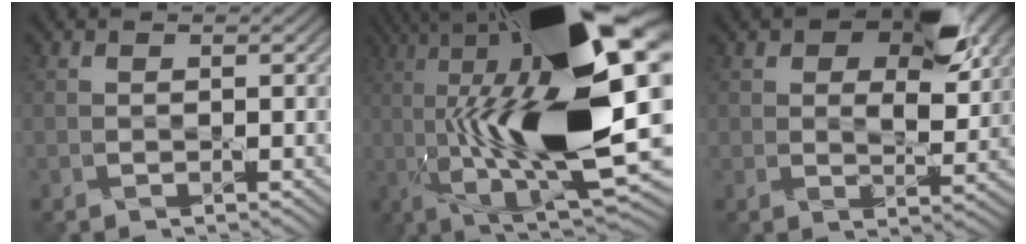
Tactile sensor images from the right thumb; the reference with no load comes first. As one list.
[{"total": 22.2, "force": [2.6, 6.6, 21.0], "torque": [-0.360, 0.028, 0.032]}, {"total": 10.3, "force": [4.7, 5.7, 7.2], "torque": [-0.105, -0.006, 0.074]}]